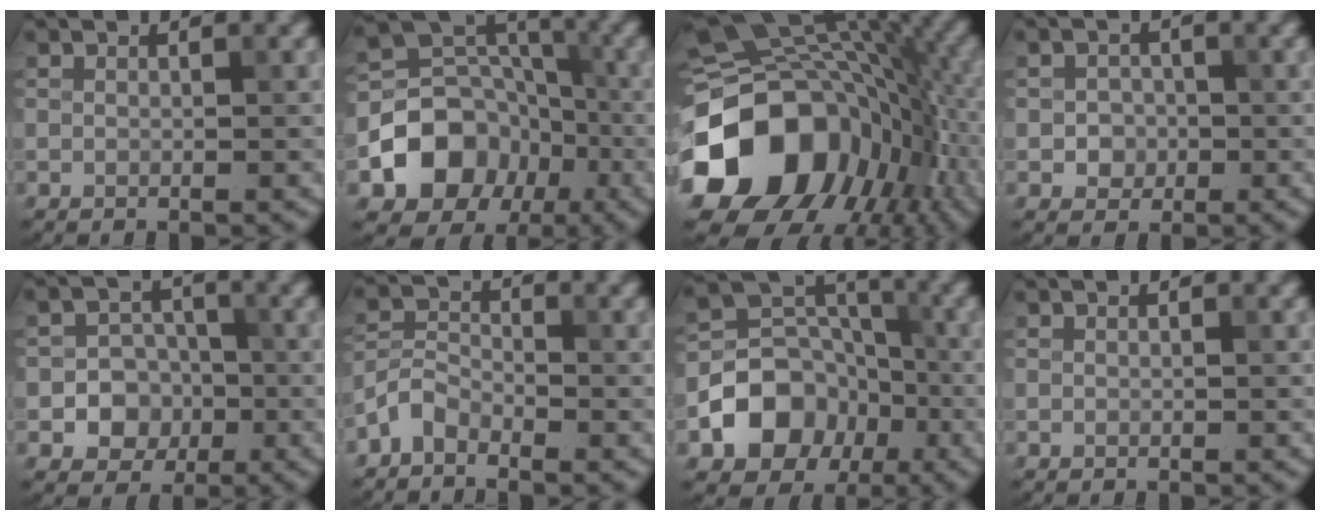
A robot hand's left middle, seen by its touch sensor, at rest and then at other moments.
{"total": 8.7, "force": [-3.0, 7.1, 4.0], "torque": [-0.054, -0.001, -0.059]}
{"total": 18.5, "force": [-6.1, 13.6, 11.0], "torque": [-0.222, -0.022, -0.094]}
{"total": 1.9, "force": [-0.4, 1.7, 0.7], "torque": [-0.002, -0.002, -0.009]}
{"total": 5.0, "force": [-1.3, 4.5, 1.8], "torque": [0.006, 0.007, -0.040]}
{"total": 2.6, "force": [-2.0, 1.3, 0.9], "torque": [-0.020, 0.009, -0.052]}
{"total": 7.8, "force": [-2.9, 6.3, 3.6], "torque": [-0.049, -0.002, -0.057]}
{"total": 0.0}